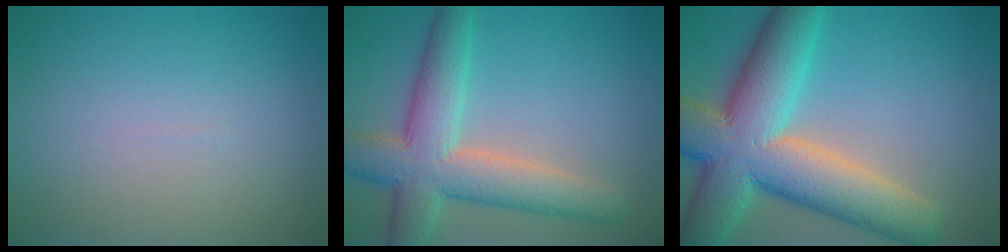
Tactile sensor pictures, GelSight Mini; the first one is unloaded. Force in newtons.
{"total": 7.9, "press": 7.9, "slide": 0.5}
{"total": 12.8, "press": 12.8, "slide": 0.7}